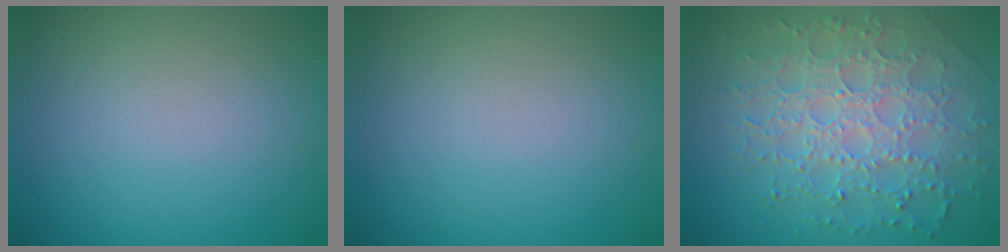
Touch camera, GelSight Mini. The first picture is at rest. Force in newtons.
{"total": 0.0}
{"total": 7.2, "press": 5.1, "slide": 5.1}